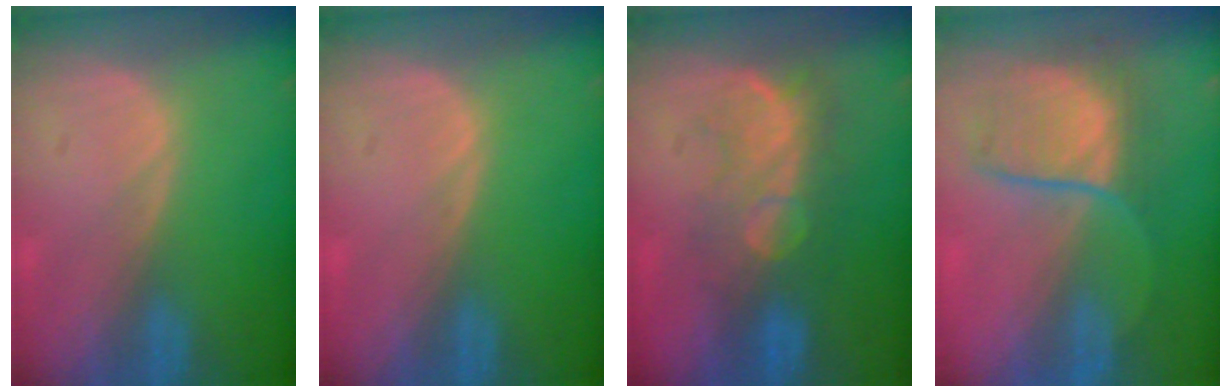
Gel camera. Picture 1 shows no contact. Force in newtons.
{"total": 0.0}
{"total": 8.1, "press": 7.7, "slide": 2.3}
{"total": 7.6, "press": 7.6, "slide": 0.6}